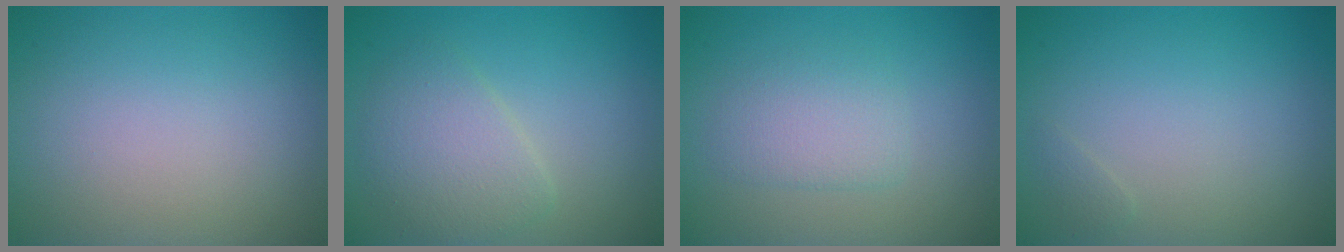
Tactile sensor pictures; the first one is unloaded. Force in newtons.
{"total": 3.5, "press": 3.5, "slide": 0.1}
{"total": 2.4, "press": 2.4, "slide": 0.4}
{"total": 0.5, "press": 0.5, "slide": 0.0}